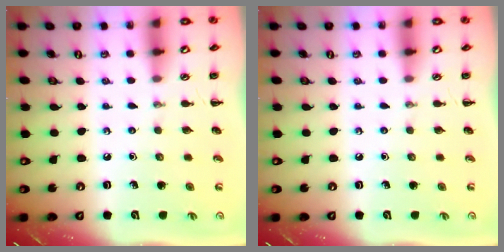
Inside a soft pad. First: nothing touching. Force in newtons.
{"total": 0.0}